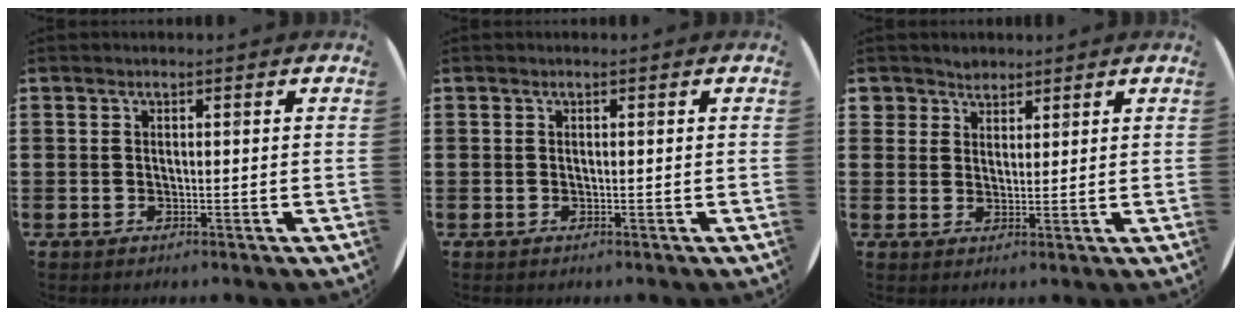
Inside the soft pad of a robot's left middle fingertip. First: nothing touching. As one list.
[{"total": 0.0}, {"total": 2.6, "force": [2.2, 1.4, -0.1], "torque": [0.002, 0.004, 0.043]}]